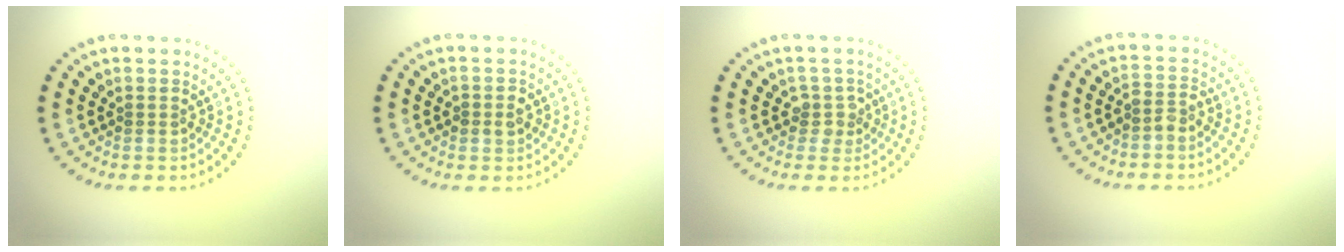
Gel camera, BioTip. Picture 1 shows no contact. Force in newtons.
{"total": 1.5, "press": 1.4, "slide": 0.3}
{"total": 1.5, "press": 1.1, "slide": 1.0}
{"total": 1.5, "press": 1.2, "slide": 0.9}